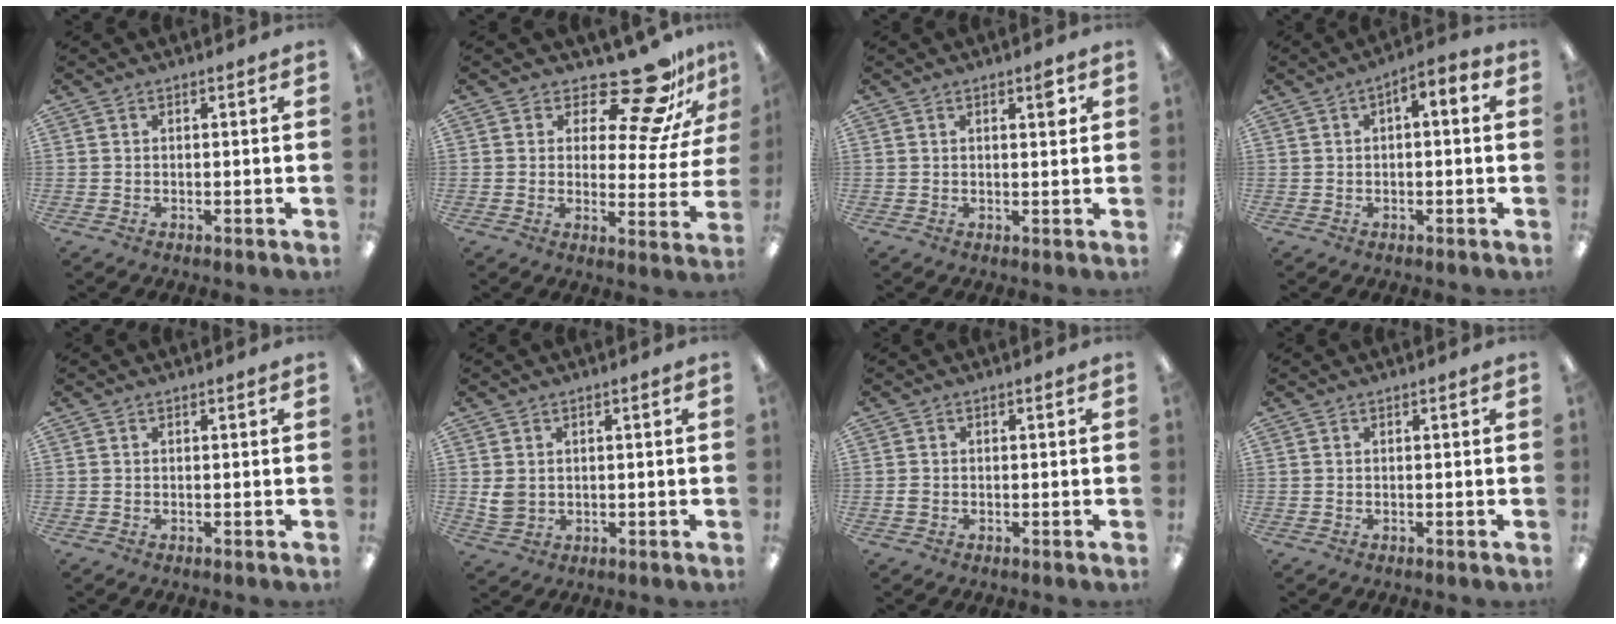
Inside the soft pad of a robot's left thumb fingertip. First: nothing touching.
{"total": 15.0, "force": [12.4, 4.0, 7.3], "torque": [-0.118, -0.103, 0.210]}
{"total": 3.7, "force": [1.6, 1.5, 3.0], "torque": [-0.031, -0.007, 0.018]}
{"total": 3.1, "force": [-0.8, 1.7, 2.5], "torque": [-0.042, 0.015, -0.016]}
{"total": 0.0}
{"total": 4.0, "force": [0.8, 3.4, 2.0], "torque": [-0.030, 0.002, 0.017]}
{"total": 1.3, "force": [-0.4, 1.0, 0.7], "torque": [-0.012, 0.004, -0.008]}
{"total": 0.0}